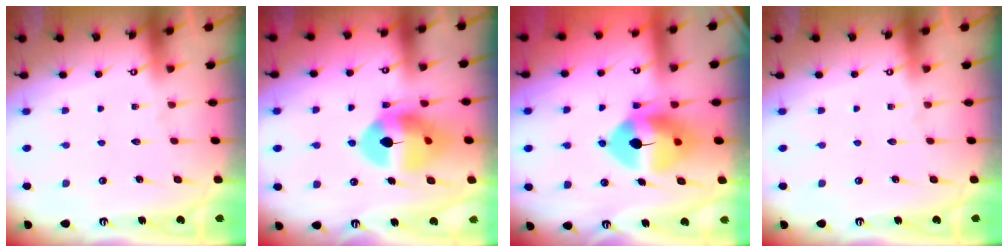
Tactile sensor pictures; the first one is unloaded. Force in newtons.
{"total": 13.0, "press": 12.9, "slide": 1.7}
{"total": 12.2, "press": 11.9, "slide": 2.3}
{"total": 0.0}